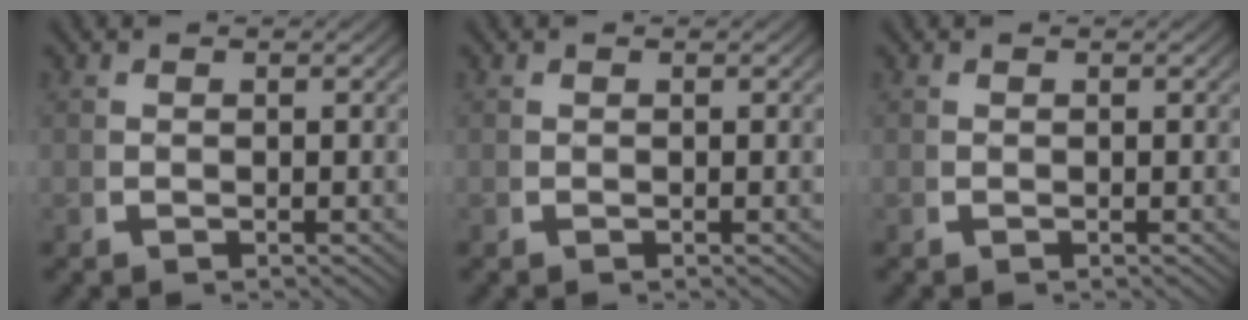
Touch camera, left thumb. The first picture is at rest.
{"total": 0.0}
{"total": 0.0}